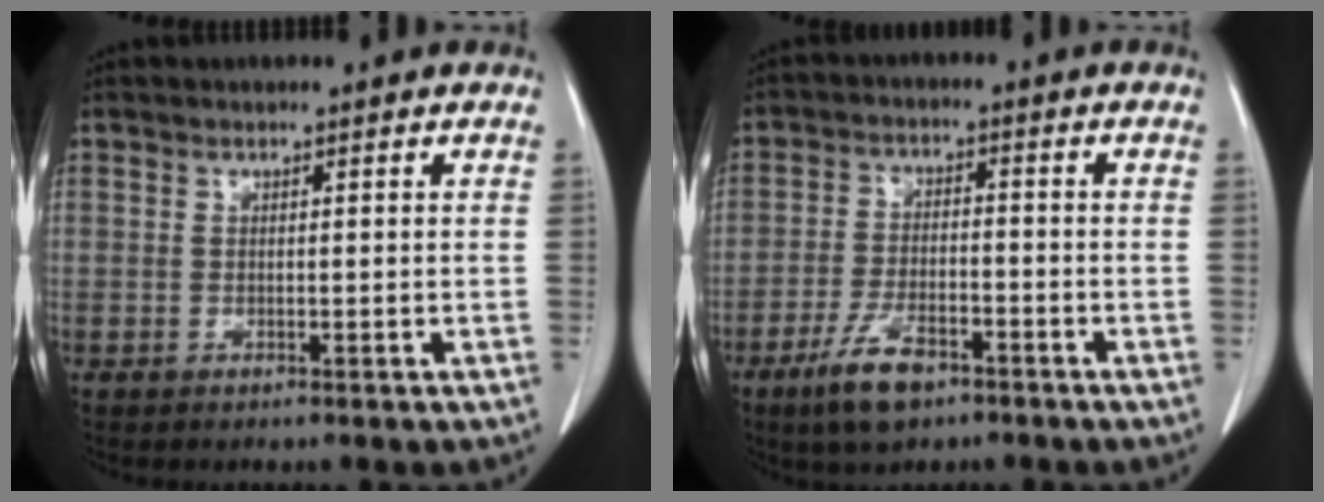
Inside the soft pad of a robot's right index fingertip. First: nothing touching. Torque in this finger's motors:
{"motor_torque": [0.52, -0.51, 0.35, 0.05]}